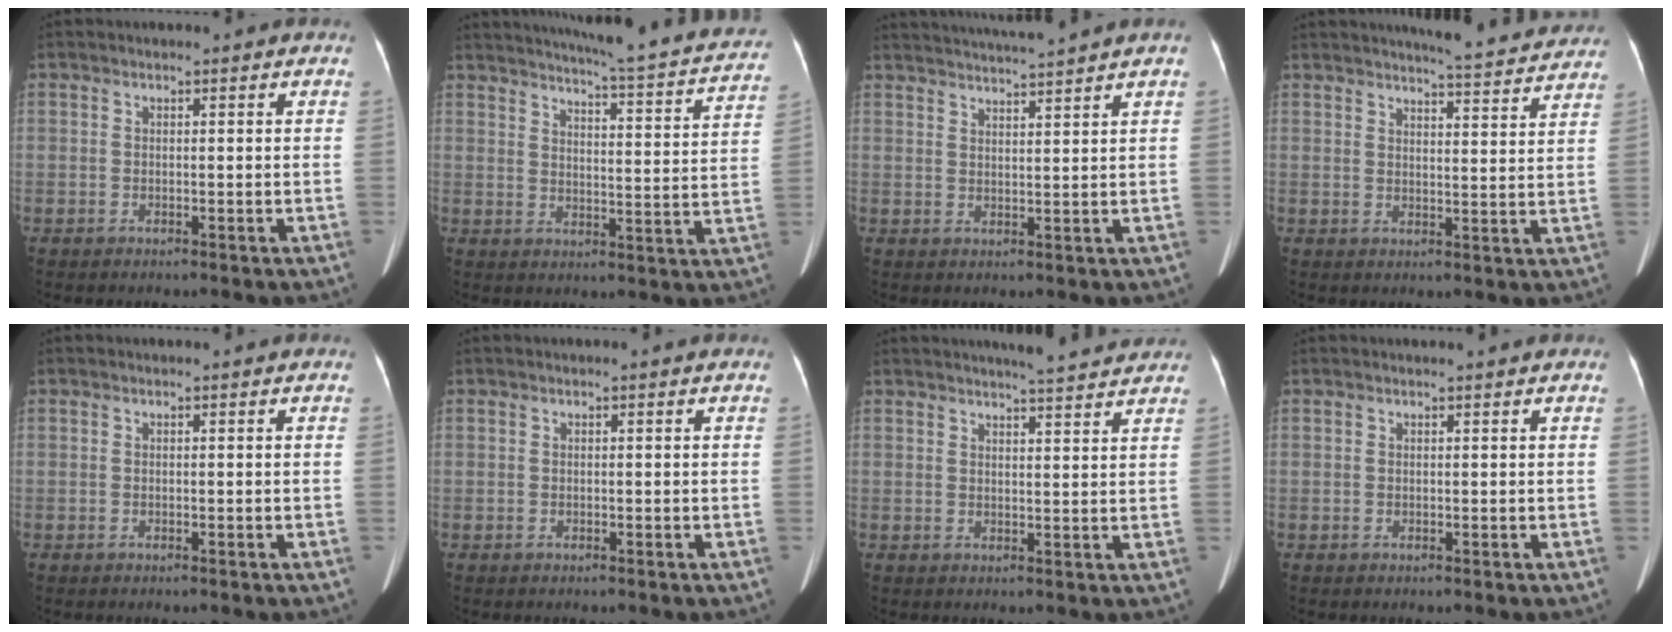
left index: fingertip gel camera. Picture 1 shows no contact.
{"total": 23.2, "force": [21.2, 1.4, 9.4], "torque": [-0.136, -0.051, 0.254]}
{"total": 7.8, "force": [7.2, -1.9, 2.3], "torque": [-0.037, 0.006, 0.110]}
{"total": 11.8, "force": [11.3, 0.6, 3.1], "torque": [-0.041, -0.013, 0.128]}
{"total": 0.0}
{"total": 0.0}
{"total": 7.5, "force": [7.0, 0.1, 2.7], "torque": [-0.044, 0.005, 0.084]}
{"total": 1.3, "force": [1.2, -0.1, 0.5], "torque": [-0.006, 0.007, 0.019]}